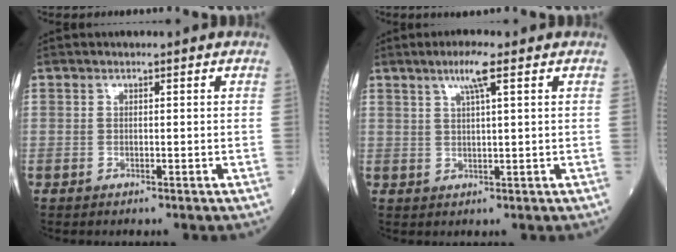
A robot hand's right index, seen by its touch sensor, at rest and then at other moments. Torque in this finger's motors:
{"motor_torque": [0.18, 0.18, -0.03, 0.01]}